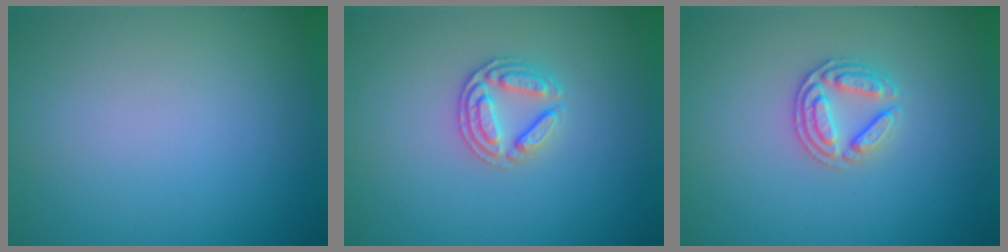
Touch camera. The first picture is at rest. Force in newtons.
{"total": 2.6, "press": 2.5, "slide": 0.6}
{"total": 2.6, "press": 2.5, "slide": 0.6}